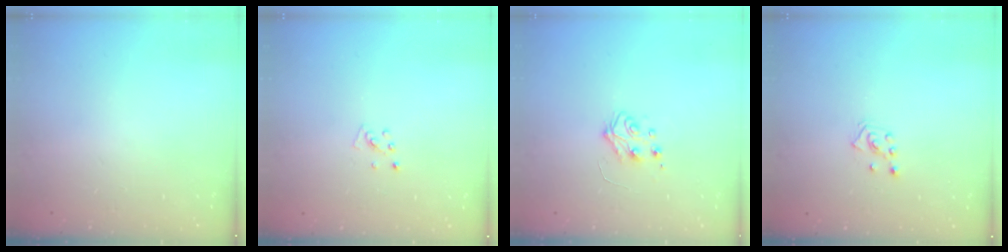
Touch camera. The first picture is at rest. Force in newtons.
{"total": 3.7, "press": 3.7, "slide": 0.4}
{"total": 5.5, "press": 5.5, "slide": 0.6}
{"total": 2.8, "press": 2.7, "slide": 0.7}